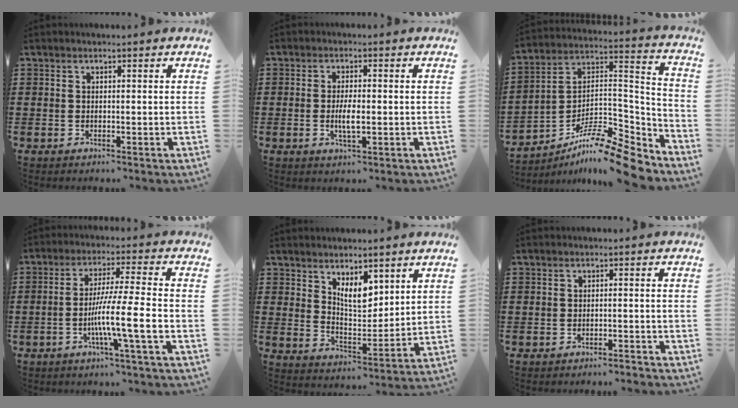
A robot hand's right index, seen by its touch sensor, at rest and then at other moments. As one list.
[{"total": 3.8, "force": [-0.6, 1.0, 3.6], "torque": [-0.070, -0.004, -0.012]}, {"total": 12.2, "force": [-10.2, 1.9, 6.3], "torque": [-0.100, 0.022, -0.199]}, {"total": 9.2, "force": [-3.3, 0.1, 8.6], "torque": [-0.156, -0.008, -0.062]}, {"total": 6.2, "force": [4.1, 2.8, 3.8], "torque": [-0.077, -0.011, 0.072]}, {"total": 1.8, "force": [-1.8, -0.3, 0.3], "torque": [-0.007, 0.000, -0.036]}]